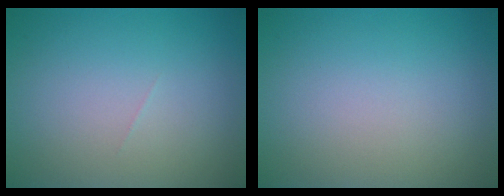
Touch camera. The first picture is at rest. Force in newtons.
{"total": 0.0}